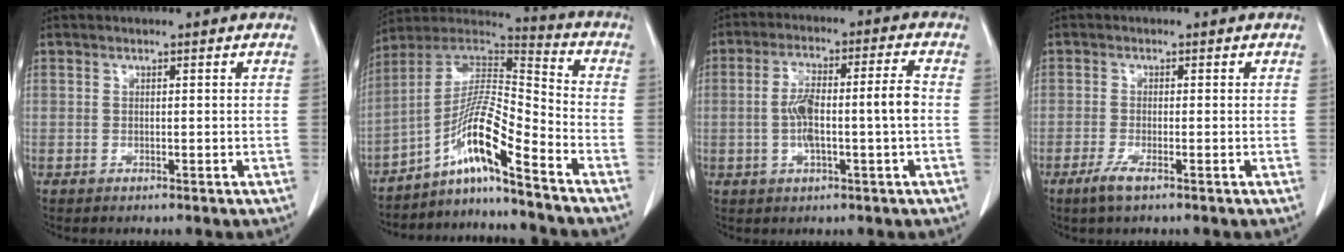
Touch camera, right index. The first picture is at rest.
{"total": 11.5, "force": [-7.6, -0.3, 8.6], "torque": [-0.166, 0.018, -0.141]}
{"total": 9.0, "force": [-0.9, 0.9, 8.9], "torque": [-0.167, 0.022, -0.018]}
{"total": 2.7, "force": [-1.6, 0.2, 2.1], "torque": [-0.046, -0.007, -0.034]}